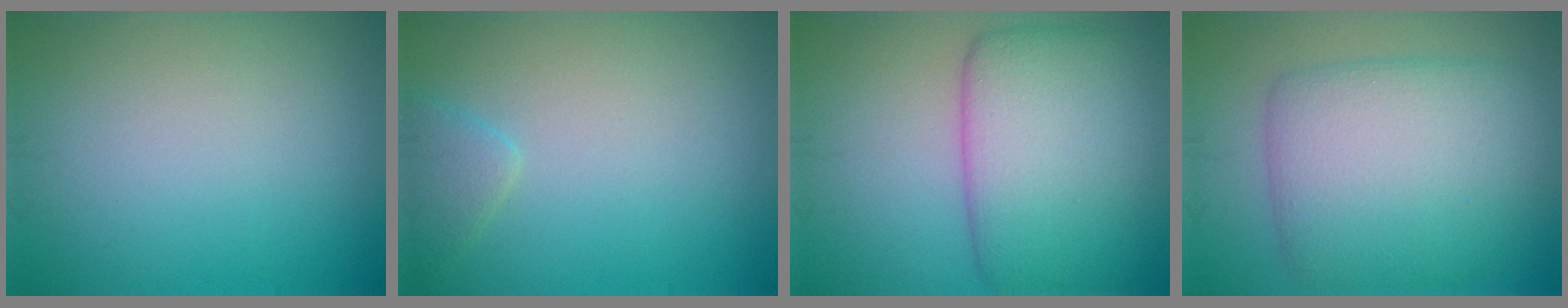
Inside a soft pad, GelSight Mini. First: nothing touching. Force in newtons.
{"total": 1.6, "press": 1.6, "slide": 0.1}
{"total": 9.0, "press": 9.0, "slide": 0.4}
{"total": 8.4, "press": 8.3, "slide": 0.3}